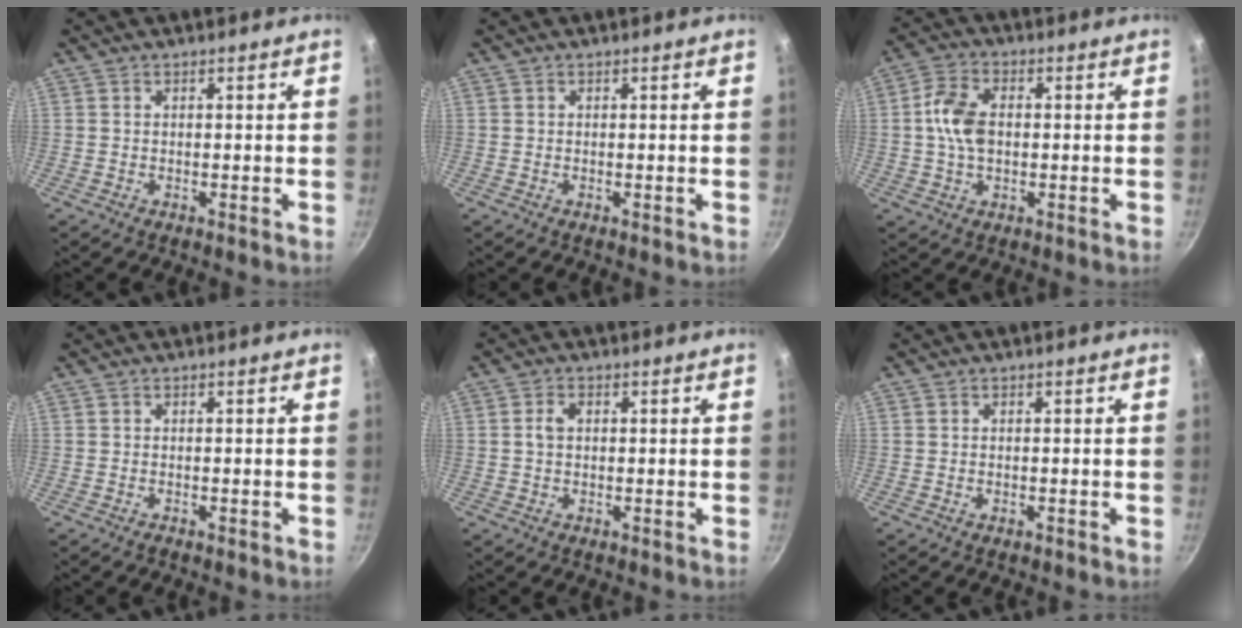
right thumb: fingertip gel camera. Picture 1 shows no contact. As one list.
[{"total": 0.0}, {"total": 8.2, "force": [0.2, 5.3, 6.2], "torque": [-0.112, 0.017, -0.003]}, {"total": 0.6, "force": [-0.4, 0.2, 0.4], "torque": [-0.006, 0.002, -0.008]}, {"total": 2.4, "force": [0.3, 1.6, 1.7], "torque": [-0.029, 0.007, 0.003]}, {"total": 0.6, "force": [-0.2, 0.4, 0.3], "torque": [-0.007, 0.002, -0.002]}]